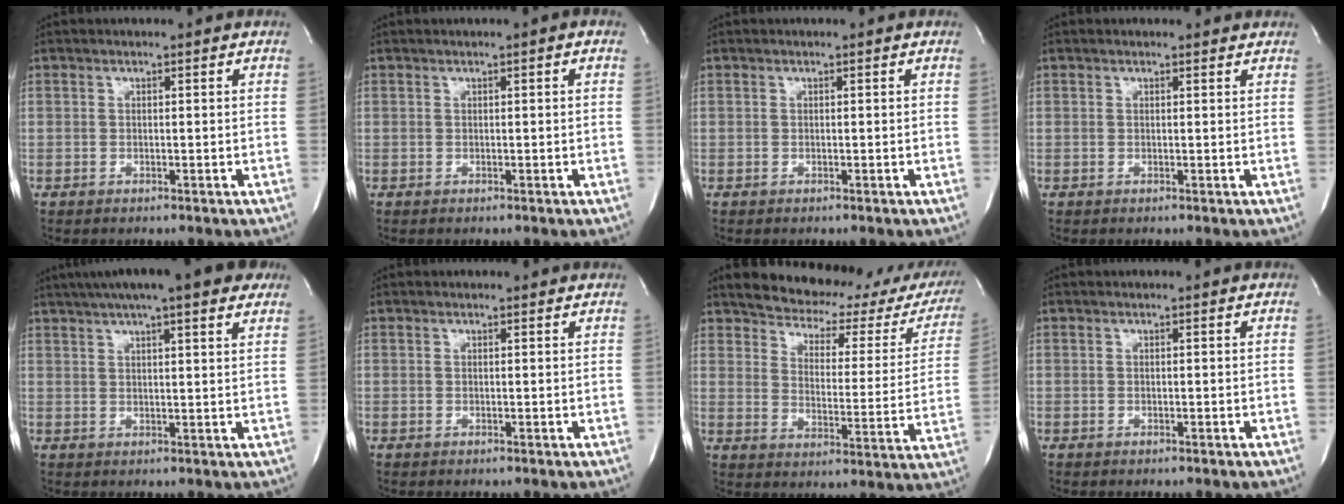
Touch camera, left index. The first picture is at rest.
{"total": 0.5, "force": [0.0, 0.1, 0.5], "torque": [-0.009, -0.001, -0.002]}
{"total": 0.0}
{"total": 1.4, "force": [1.3, 0.5, 0.0], "torque": [-0.007, 0.002, 0.006]}
{"total": 16.4, "force": [12.5, 2.4, 10.4], "torque": [-0.167, 0.043, 0.160]}
{"total": 0.6, "force": [0.6, 0.2, 0.0], "torque": [-0.006, 0.004, 0.005]}
{"total": 20.0, "force": [17.6, 6.6, 6.8], "torque": [-0.078, -0.034, 0.201]}
{"total": 0.0}